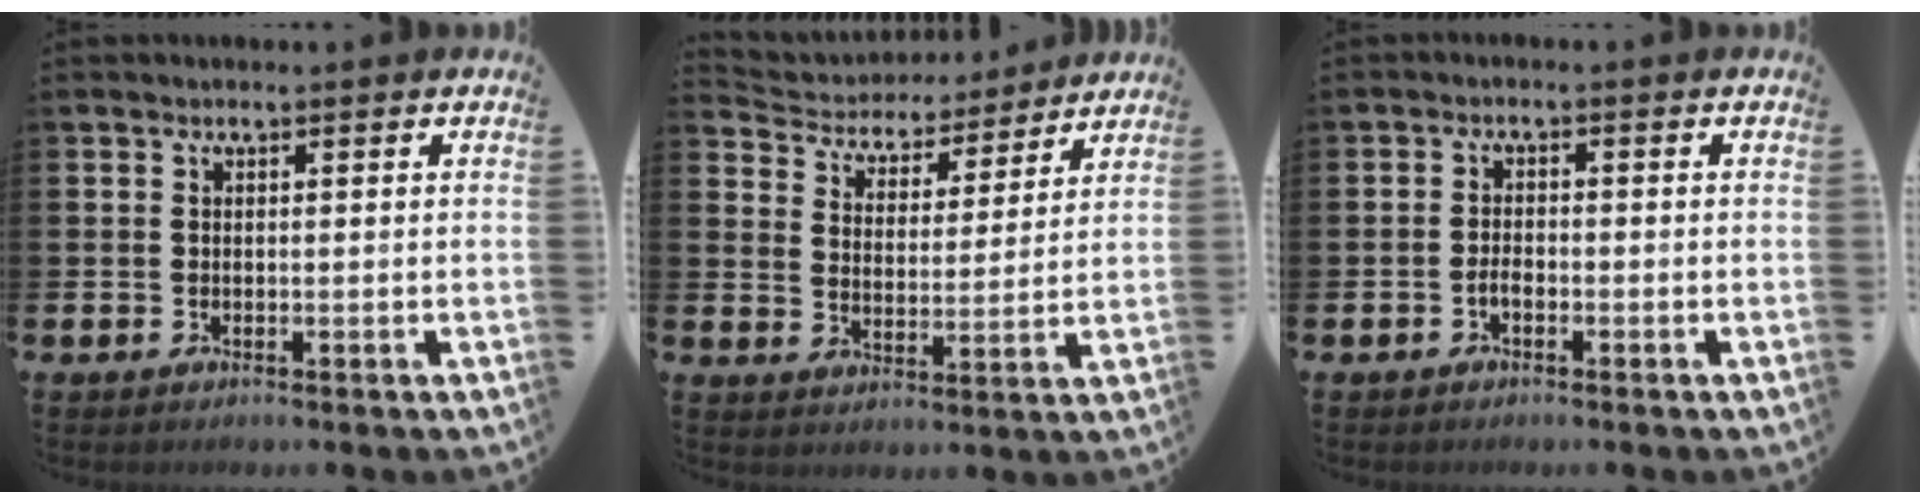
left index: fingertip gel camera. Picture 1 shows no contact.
{"total": 4.8, "force": [4.5, 1.6, 0.1], "torque": [-0.036, -0.038, 0.073]}
{"total": 1.5, "force": [-0.7, 0.7, 1.1], "torque": [-0.015, -0.001, -0.016]}